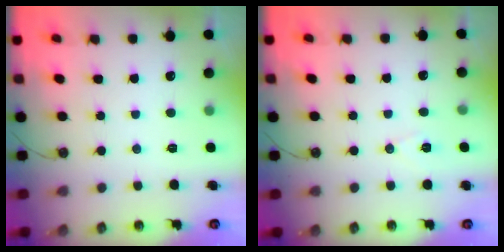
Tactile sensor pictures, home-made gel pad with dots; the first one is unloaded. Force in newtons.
{"total": 6.5, "press": 4.7, "slide": 4.5}